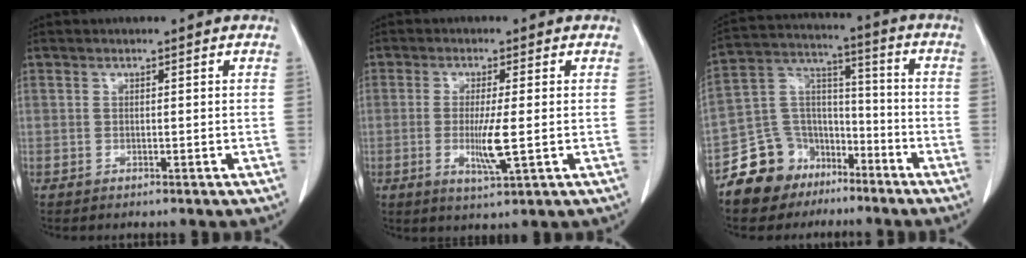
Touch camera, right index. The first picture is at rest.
{"total": 5.6, "force": [-0.8, 0.1, 5.6], "torque": [-0.109, -0.015, -0.014]}
{"total": 11.9, "force": [-8.0, 8.6, 1.6], "torque": [-0.034, 0.070, -0.140]}